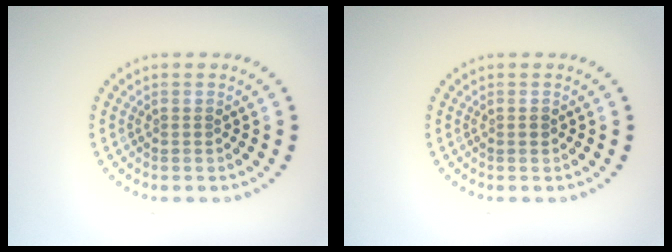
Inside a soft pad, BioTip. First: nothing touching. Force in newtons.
{"total": 0.7, "press": 0.7, "slide": 0.2}